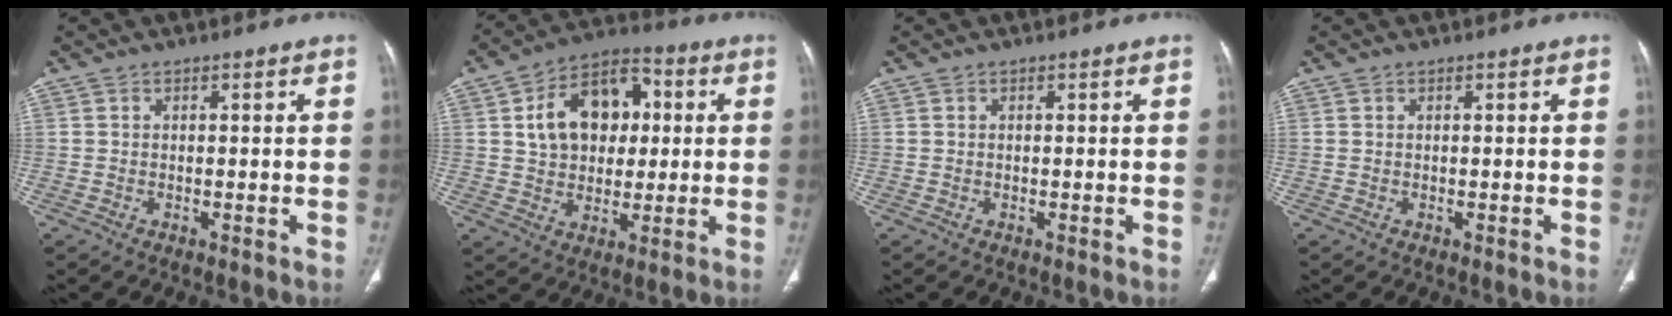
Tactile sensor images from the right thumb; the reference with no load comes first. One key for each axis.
{"total": 15.3, "fx": 3.0, "fy": 10.7, "fz": 10.4, "tx": -0.132, "ty": 0.014, "tz": 0.043}
{"total": 0.0}
{"total": 0.0}